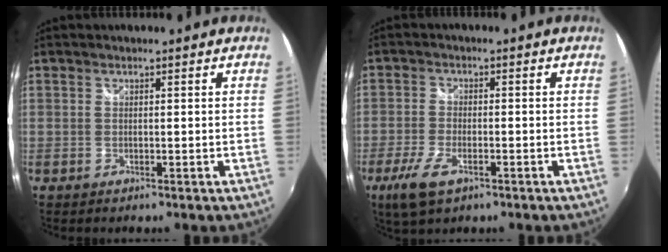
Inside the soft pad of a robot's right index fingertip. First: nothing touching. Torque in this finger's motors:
{"motor_torque": [0.64, -0.41, 0.31, 0.04]}